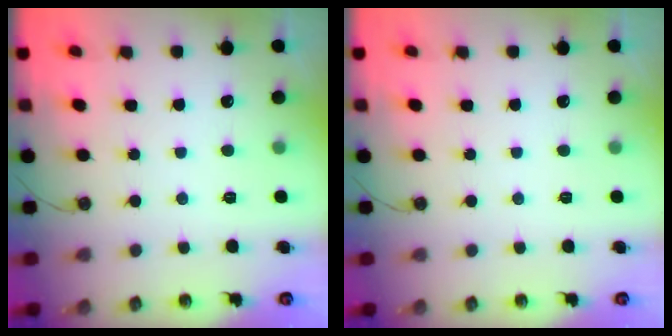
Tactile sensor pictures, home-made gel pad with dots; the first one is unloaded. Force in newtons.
{"total": 0.0}